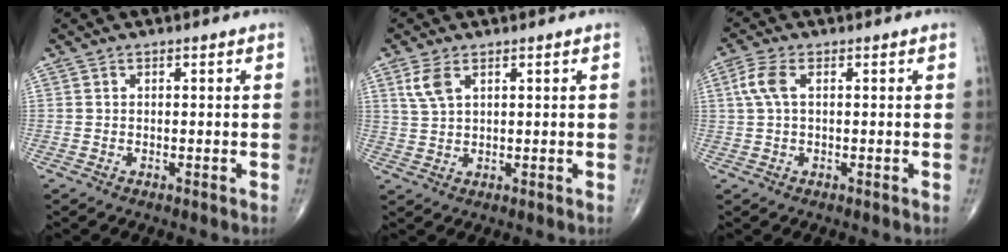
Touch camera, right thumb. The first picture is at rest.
{"total": 4.0, "force": [2.0, 1.9, 2.9], "torque": [-0.065, 0.003, 0.048]}
{"total": 4.3, "force": [1.0, 2.0, 3.7], "torque": [-0.101, 0.015, 0.018]}